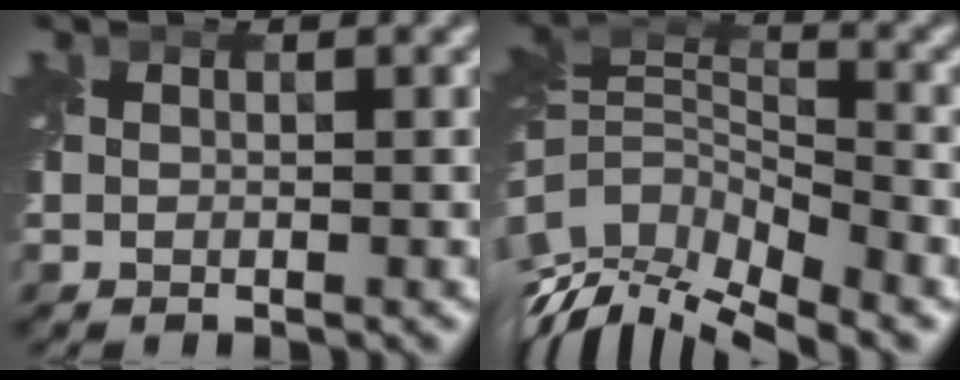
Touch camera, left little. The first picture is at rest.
{"total": 12.1, "force": [-7.6, 5.4, 7.7], "torque": [-0.157, 0.003, -0.119]}